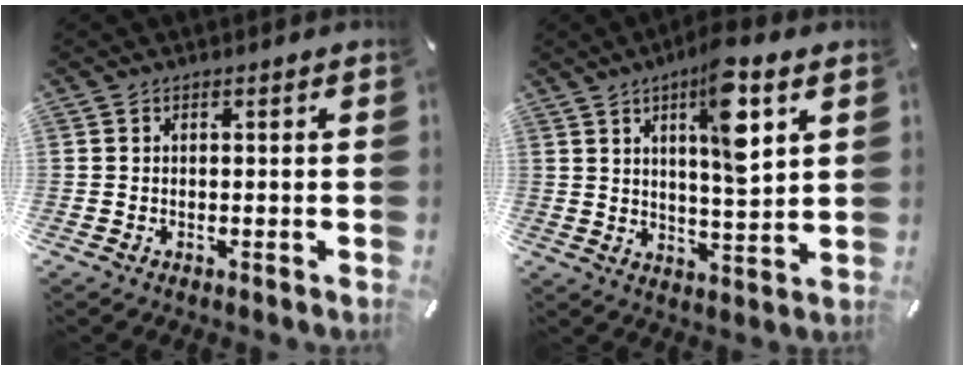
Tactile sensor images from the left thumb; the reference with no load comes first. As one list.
[{"total": 11.8, "force": [5.7, 3.0, 9.9], "torque": [-0.153, -0.026, 0.089]}]